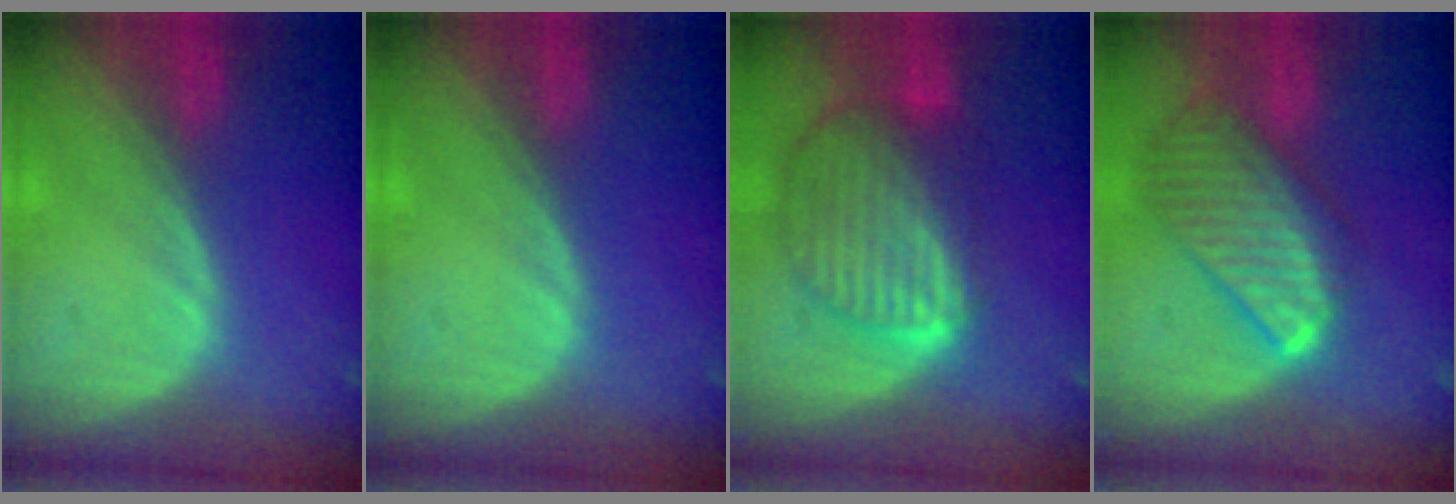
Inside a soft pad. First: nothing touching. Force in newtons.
{"total": 0.0}
{"total": 10.4, "press": 8.9, "slide": 5.4}
{"total": 9.8, "press": 8.4, "slide": 5.0}